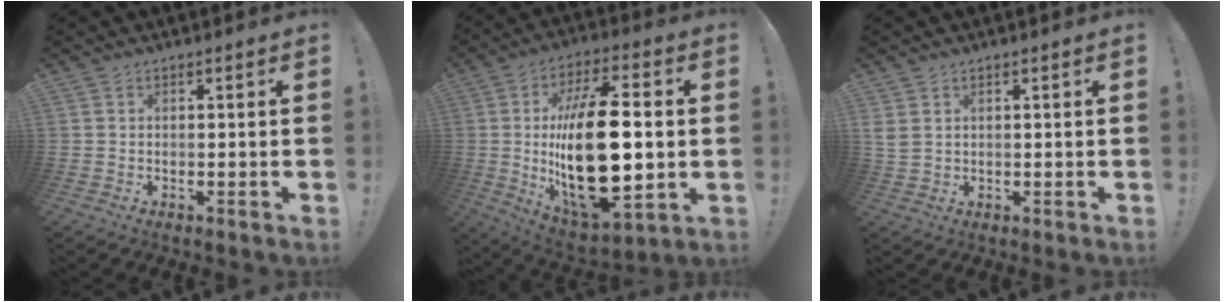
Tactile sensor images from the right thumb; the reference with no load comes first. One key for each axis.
{"total": 28.0, "fx": -0.2, "fy": 12.5, "fz": 25.0, "tx": -0.478, "ty": -0.013, "tz": -0.005}
{"total": 3.2, "fx": 1.6, "fy": 2.1, "fz": 1.8, "tx": -0.046, "ty": -0.003, "tz": 0.032}